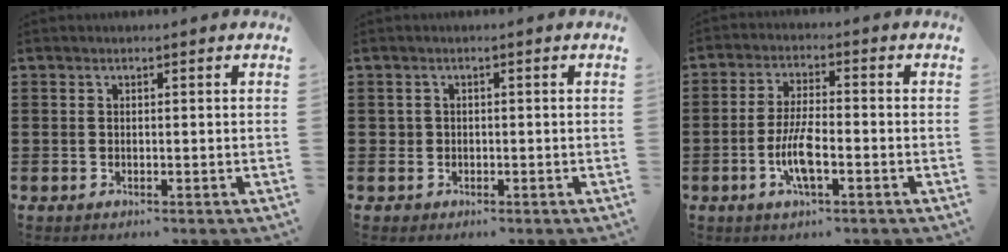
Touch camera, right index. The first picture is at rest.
{"total": 1.1, "force": [-0.2, 1.1, 0.0], "torque": [-0.003, 0.006, -0.007]}
{"total": 6.6, "force": [-2.2, 1.8, 5.9], "torque": [-0.133, -0.007, -0.047]}